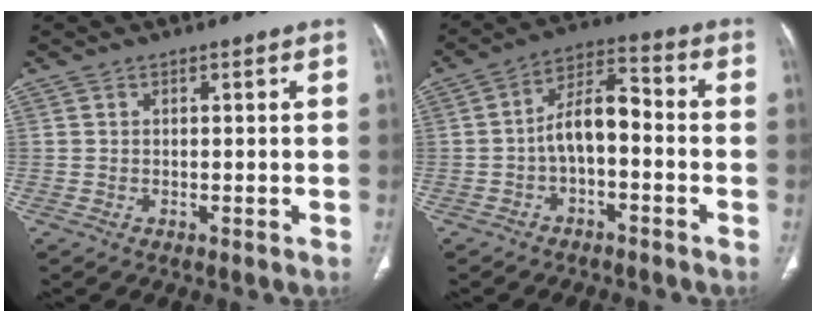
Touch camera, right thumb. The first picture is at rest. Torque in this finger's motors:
{"motor_torque": [0.23, 0.39, 1.00, -0.19, 0.05]}